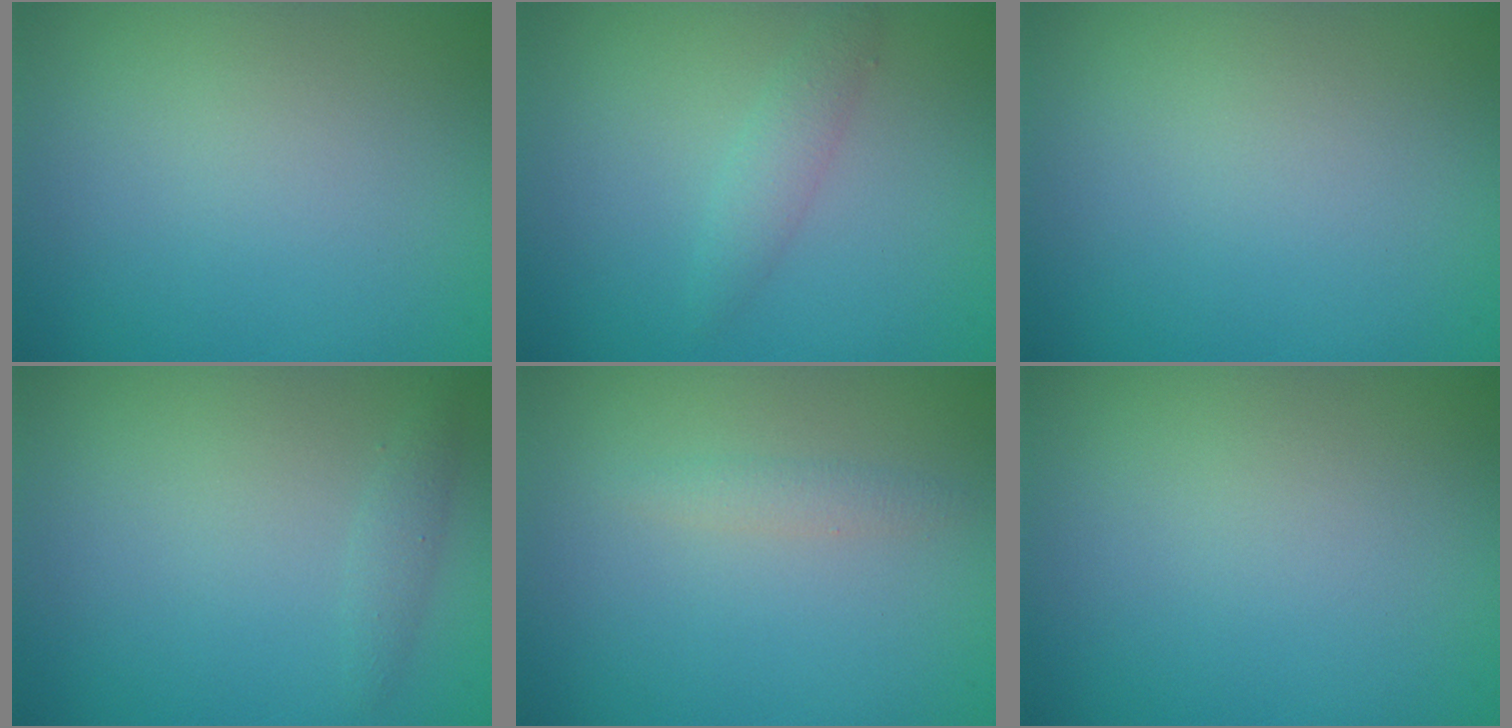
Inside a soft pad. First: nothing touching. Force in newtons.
{"total": 1.7, "press": 1.7, "slide": 0.1}
{"total": 0.0}
{"total": 1.0, "press": 1.0, "slide": 0.0}
{"total": 1.0, "press": 1.0, "slide": 0.0}
{"total": 0.0}